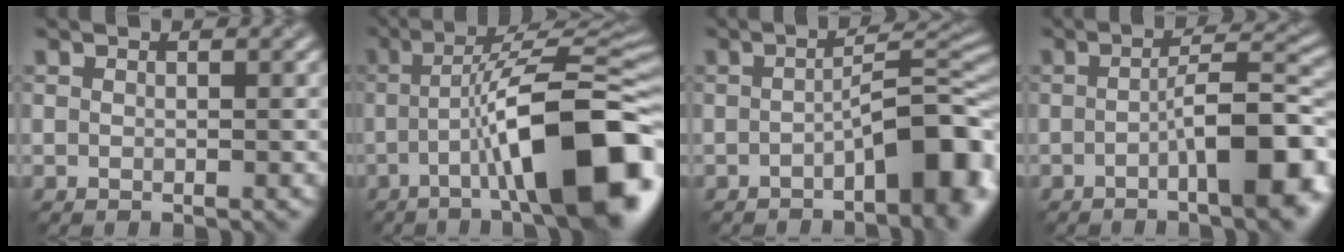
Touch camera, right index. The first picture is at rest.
{"total": 13.7, "force": [-3.8, 3.4, 12.7], "torque": [-0.185, 0.014, -0.056]}
{"total": 7.5, "force": [-2.7, 2.1, 6.7], "torque": [-0.085, 0.014, -0.046]}
{"total": 9.0, "force": [-2.8, 2.4, 8.2], "torque": [-0.106, 0.011, -0.049]}